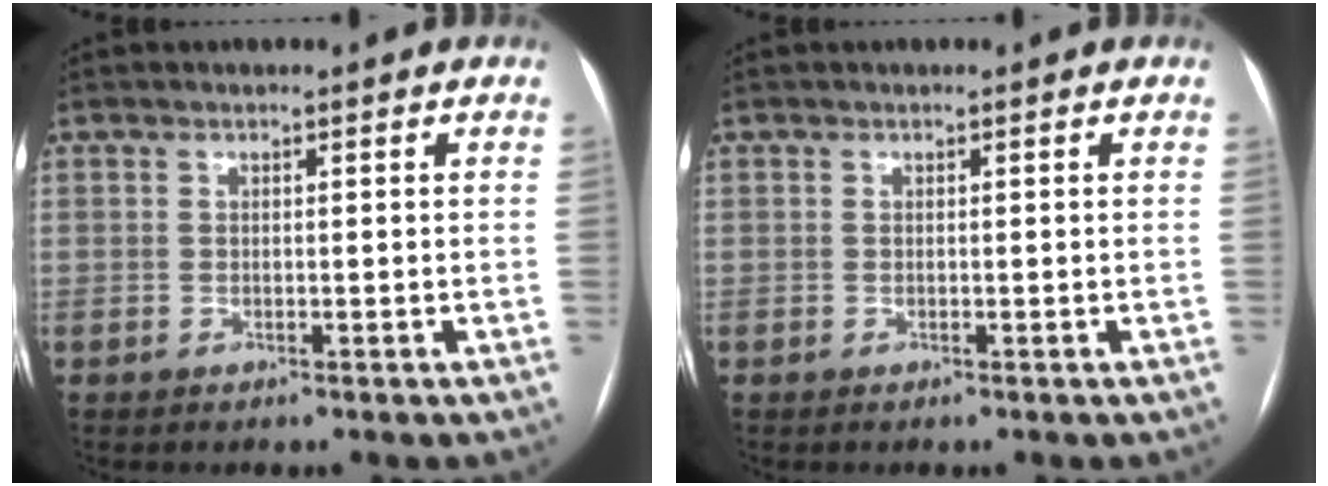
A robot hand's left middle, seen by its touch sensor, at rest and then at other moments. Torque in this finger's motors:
{"motor_torque": [0.00, 0.00, 0.00, 0.00]}